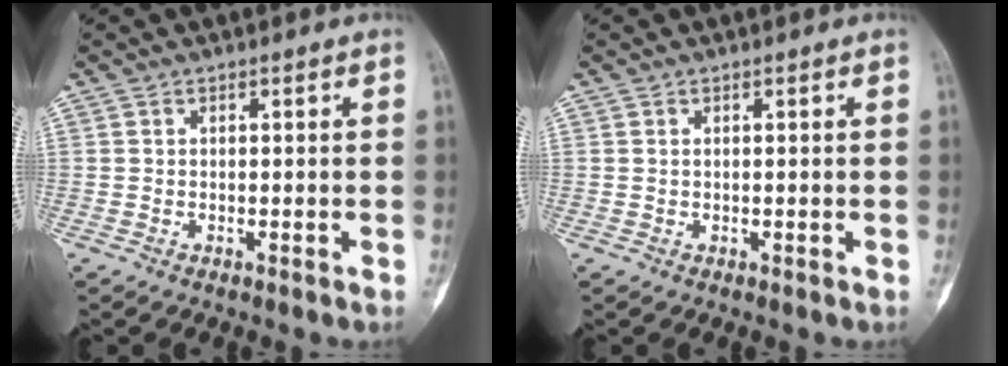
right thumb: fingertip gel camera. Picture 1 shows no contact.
{"total": 0.0}